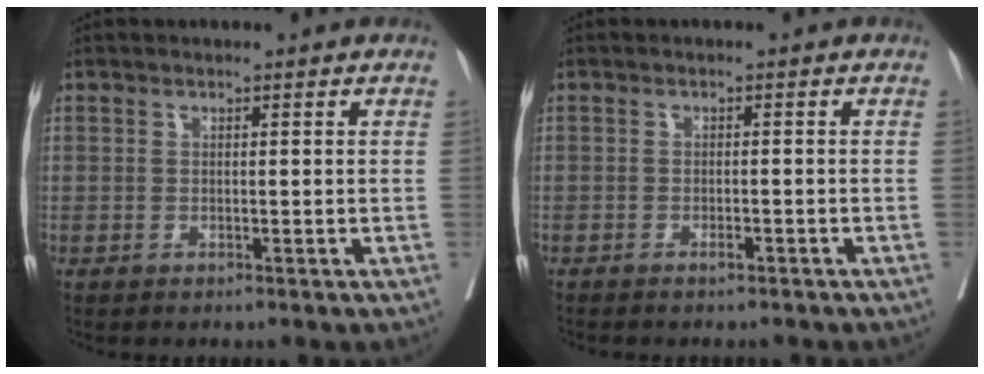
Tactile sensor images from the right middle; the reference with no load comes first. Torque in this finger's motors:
{"motor_torque": [1.04, -1.09, 0.07, 0.03]}